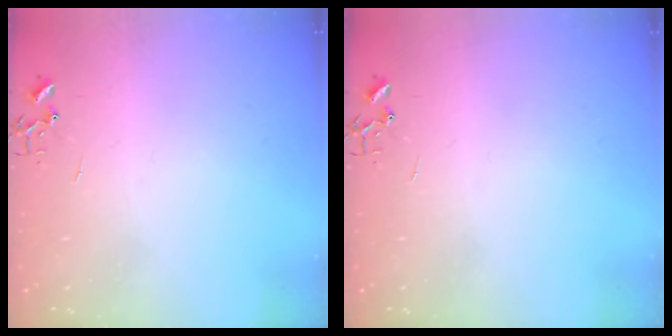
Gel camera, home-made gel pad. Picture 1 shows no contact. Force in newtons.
{"total": 0.0}